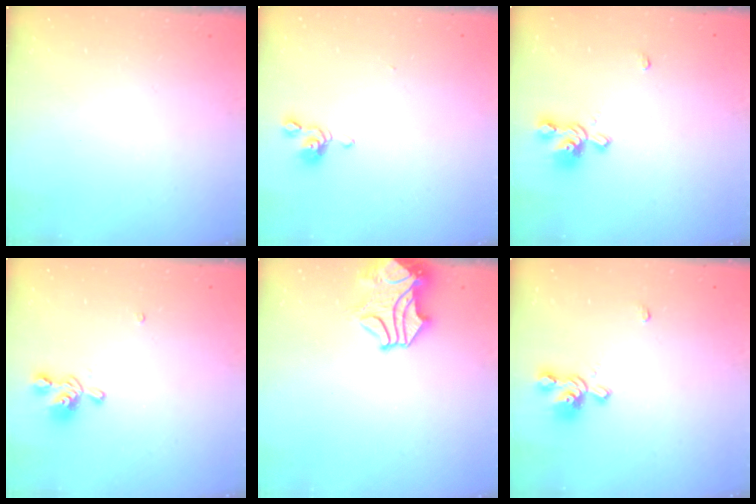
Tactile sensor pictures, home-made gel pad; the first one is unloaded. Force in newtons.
{"total": 0.7, "press": 0.6, "slide": 0.5}
{"total": 1.4, "press": 0.9, "slide": 1.1}
{"total": 1.1, "press": 0.1, "slide": 1.1}
{"total": 2.4, "press": 2.1, "slide": 1.2}
{"total": 1.4, "press": 0.9, "slide": 1.1}